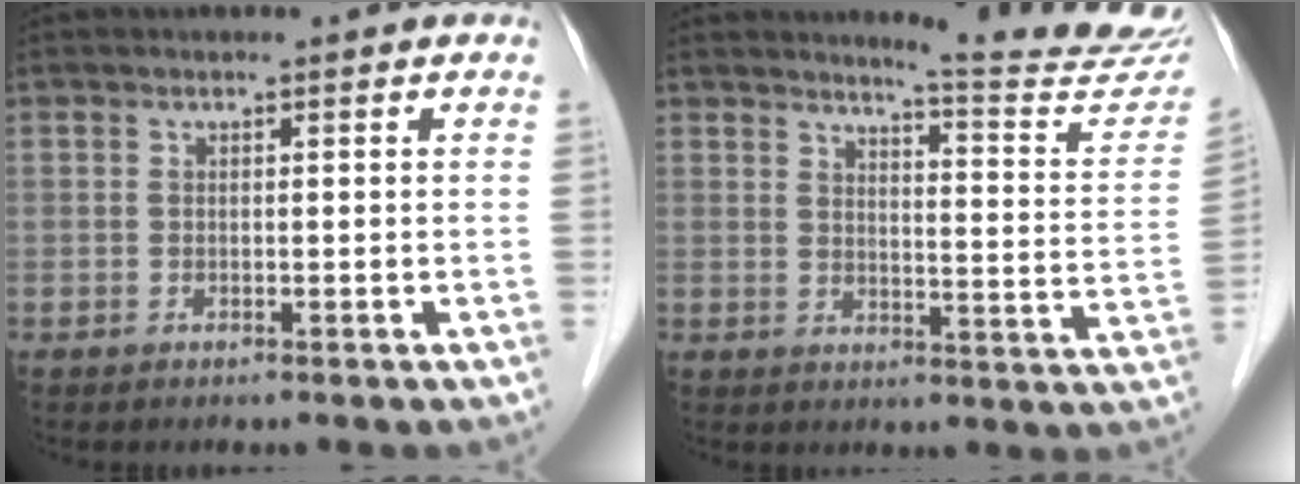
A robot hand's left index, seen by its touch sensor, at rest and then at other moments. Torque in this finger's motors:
{"motor_torque": [0.01, -0.13, 0.17, 0.03]}